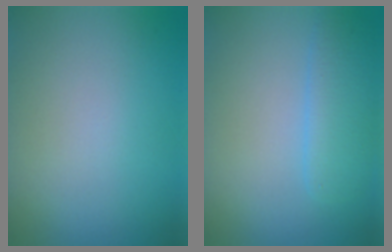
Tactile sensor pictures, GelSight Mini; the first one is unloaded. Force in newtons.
{"total": 3.2, "press": 3.2, "slide": 0.1}